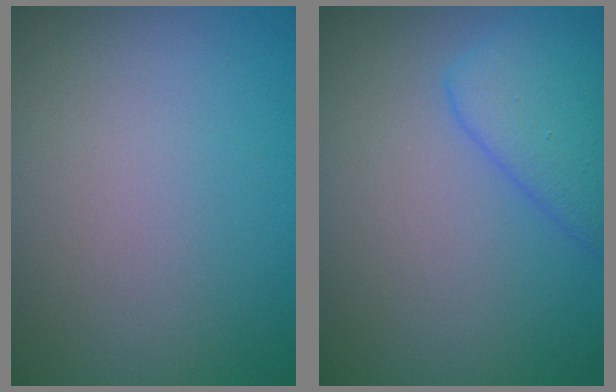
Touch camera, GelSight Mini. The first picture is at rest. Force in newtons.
{"total": 4.1, "press": 4.1, "slide": 0.2}